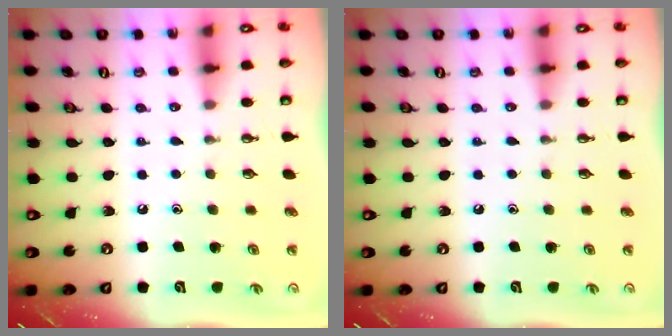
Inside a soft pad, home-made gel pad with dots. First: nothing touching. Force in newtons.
{"total": 0.0}